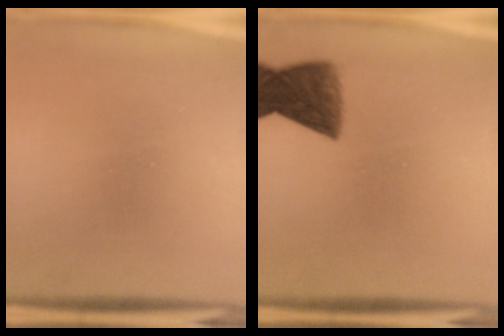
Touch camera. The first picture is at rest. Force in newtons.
{"total": 7.9}